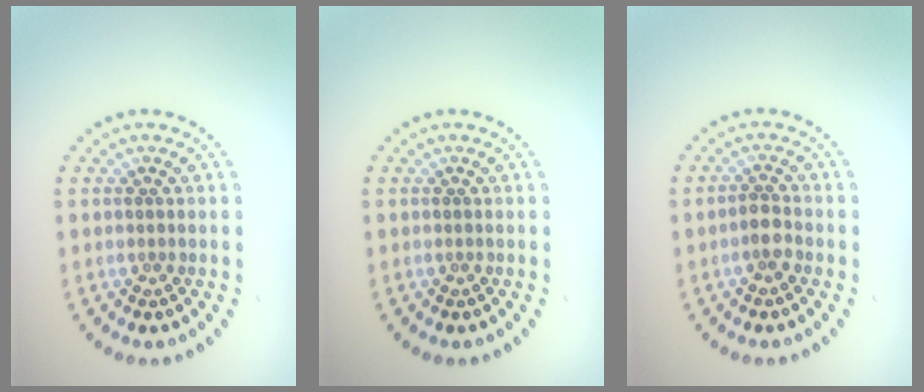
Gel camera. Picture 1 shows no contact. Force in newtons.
{"total": 0.0}
{"total": 1.8, "press": 1.5, "slide": 0.9}